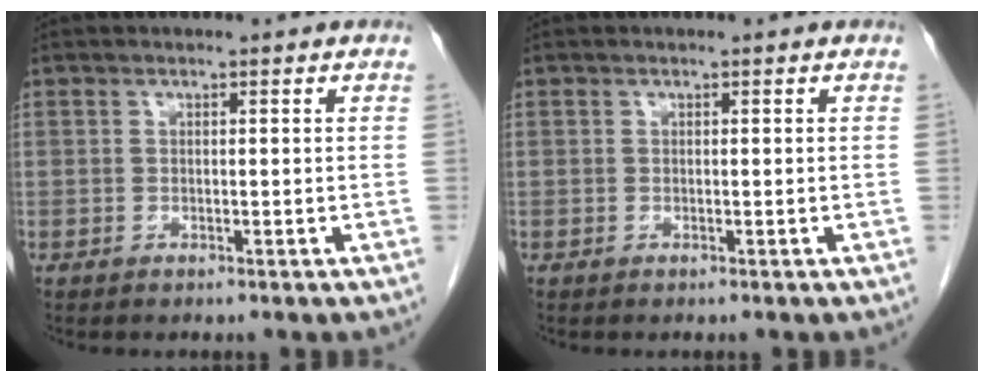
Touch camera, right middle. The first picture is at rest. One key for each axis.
{"total": 0.0}